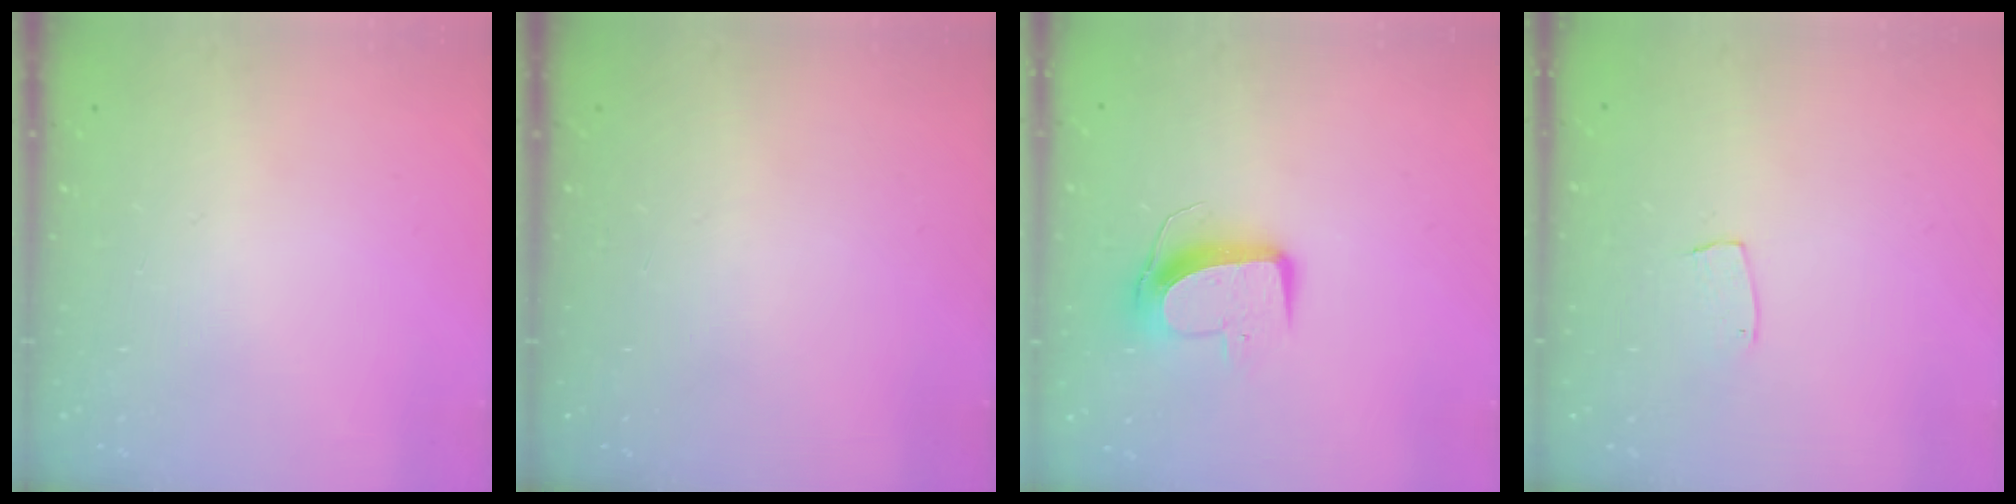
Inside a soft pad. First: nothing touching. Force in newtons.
{"total": 0.0}
{"total": 10.0, "press": 10.0, "slide": 0.5}
{"total": 3.7, "press": 3.7, "slide": 0.2}